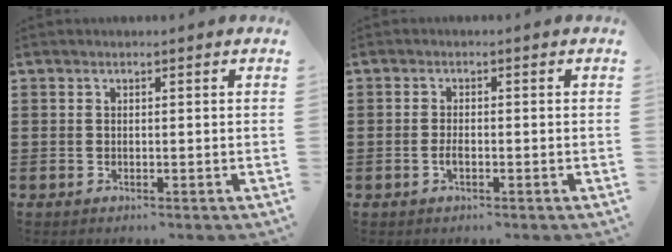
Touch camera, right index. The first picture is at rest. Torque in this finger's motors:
{"motor_torque": [2.14, 0.00, 0.12, 0.02]}